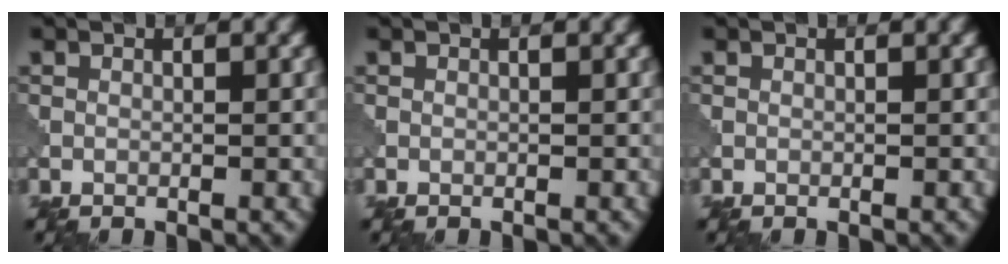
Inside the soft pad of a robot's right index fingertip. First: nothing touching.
{"total": 0.0}
{"total": 0.0}